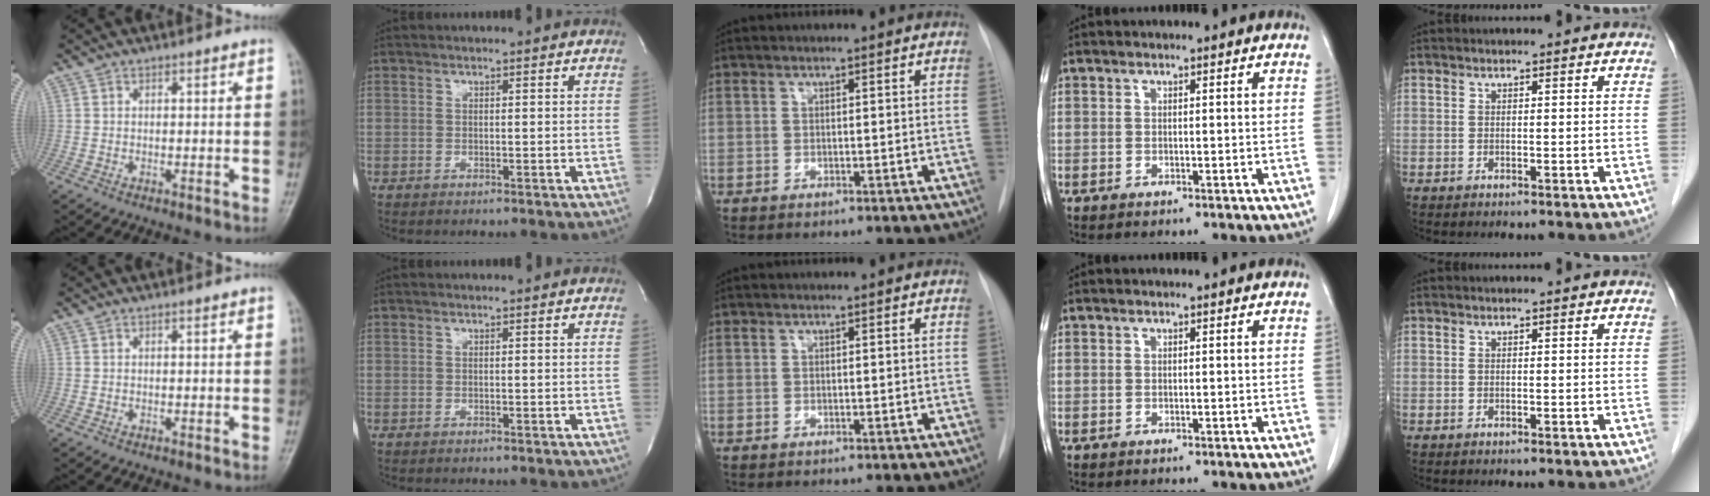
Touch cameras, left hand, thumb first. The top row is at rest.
{}